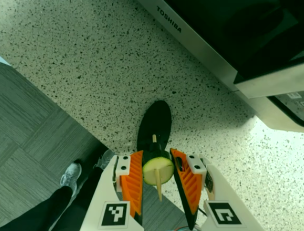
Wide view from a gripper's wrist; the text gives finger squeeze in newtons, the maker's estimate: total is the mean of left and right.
{"total": 10.0, "left": 9.8, "right": 10.2}